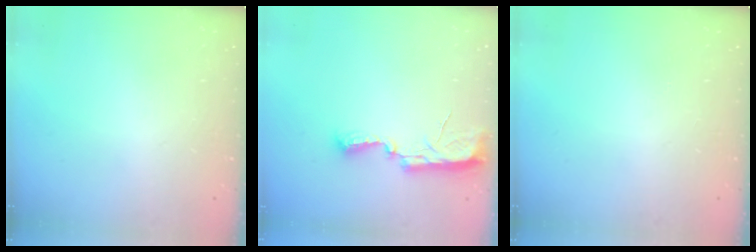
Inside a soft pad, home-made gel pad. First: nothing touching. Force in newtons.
{"total": 10.5, "press": 9.1, "slide": 5.2}
{"total": 0.0}